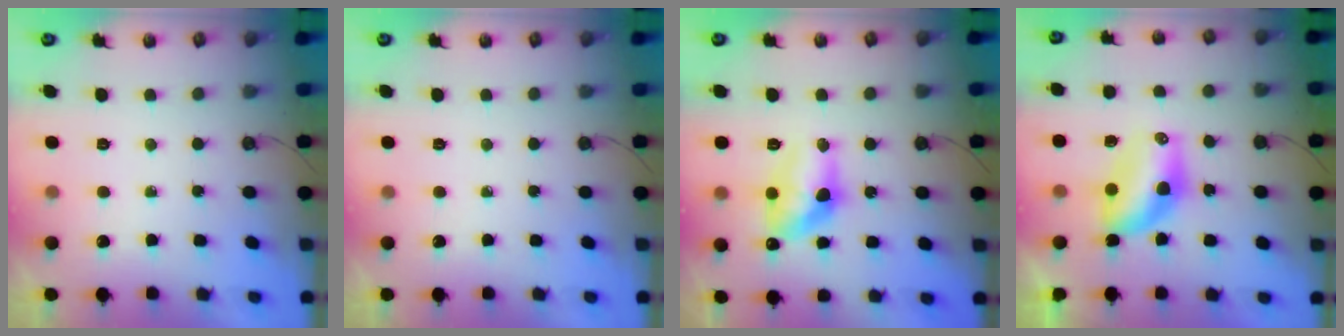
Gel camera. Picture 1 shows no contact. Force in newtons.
{"total": 0.0}
{"total": 11.6, "press": 11.6, "slide": 0.8}
{"total": 7.3, "press": 7.3, "slide": 0.6}